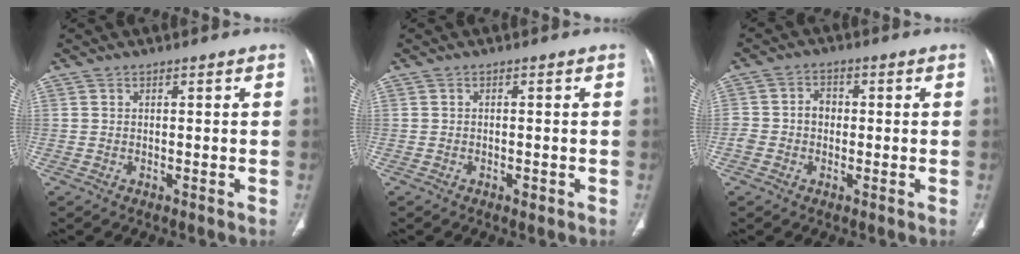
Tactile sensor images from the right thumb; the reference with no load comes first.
{"total": 1.2, "force": [-0.6, 0.6, 0.8], "torque": [-0.011, 0.000, -0.009]}
{"total": 4.3, "force": [-0.3, 3.6, 2.4], "torque": [-0.031, 0.020, -0.008]}